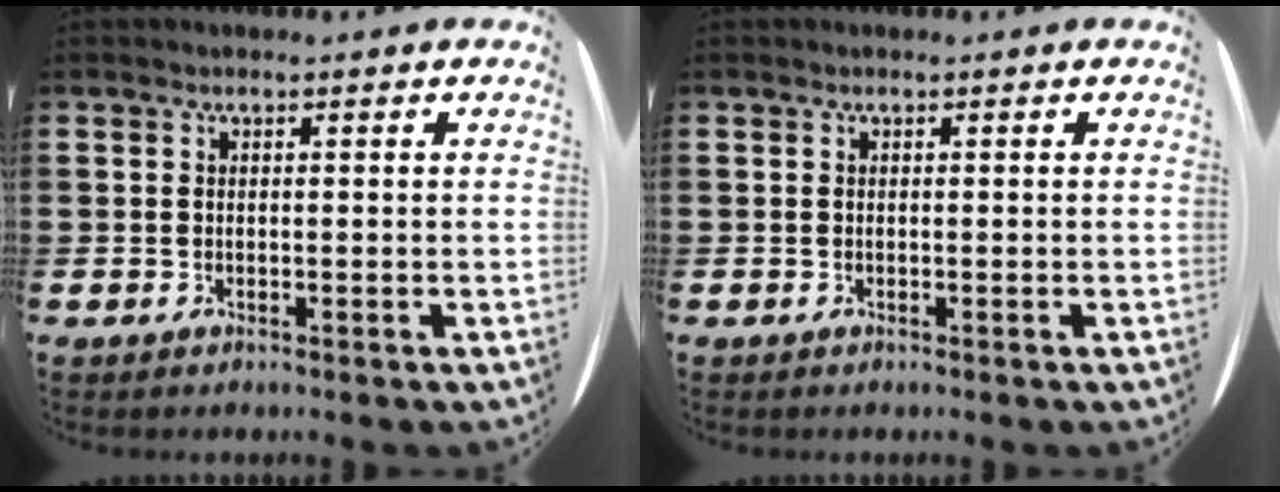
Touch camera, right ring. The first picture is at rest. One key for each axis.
{"total": 0.0}